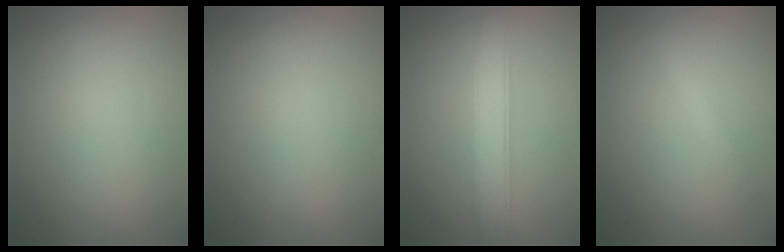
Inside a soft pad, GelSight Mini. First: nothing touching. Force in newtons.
{"total": 0.0}
{"total": 4.3, "press": 4.3, "slide": 0.2}
{"total": 0.9, "press": 0.8, "slide": 0.0}